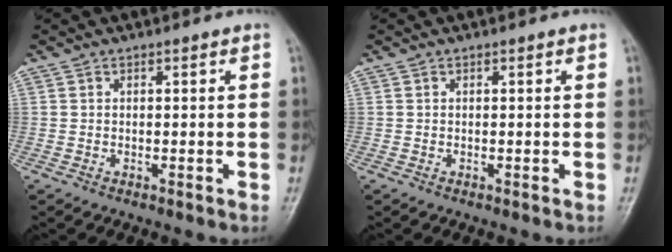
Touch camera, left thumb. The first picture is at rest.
{"total": 0.0}